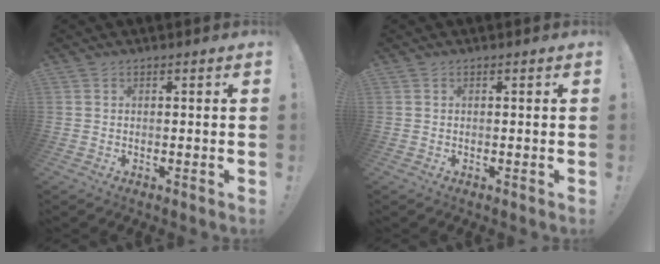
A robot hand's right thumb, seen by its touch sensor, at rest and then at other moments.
{"total": 0.0}